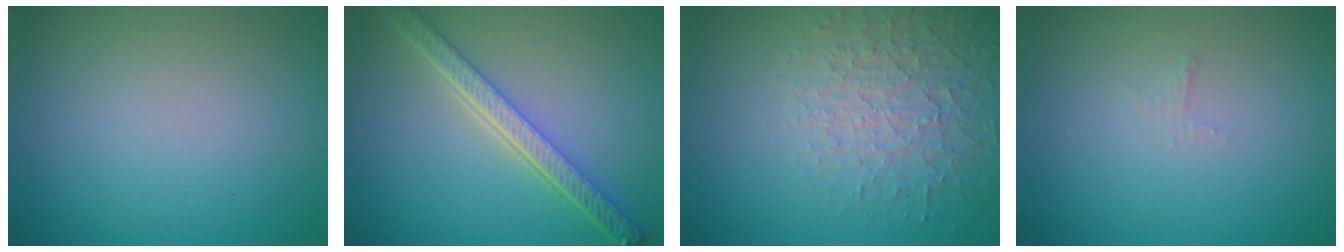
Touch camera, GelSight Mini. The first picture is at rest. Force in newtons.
{"total": 5.1, "press": 4.0, "slide": 3.2}
{"total": 4.1, "press": 3.9, "slide": 1.4}
{"total": 0.7, "press": 0.6, "slide": 0.2}